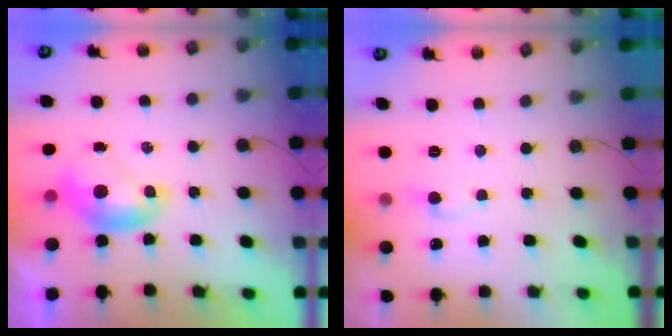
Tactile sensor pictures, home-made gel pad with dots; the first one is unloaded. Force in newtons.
{"total": 1.5, "press": 1.4, "slide": 0.7}